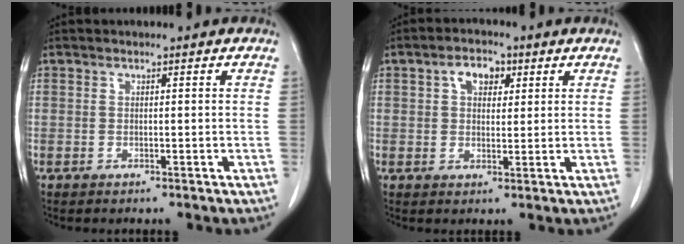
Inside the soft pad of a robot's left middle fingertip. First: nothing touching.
{"total": 4.2, "force": [1.7, 2.7, 2.8], "torque": [-0.048, 0.016, 0.029]}